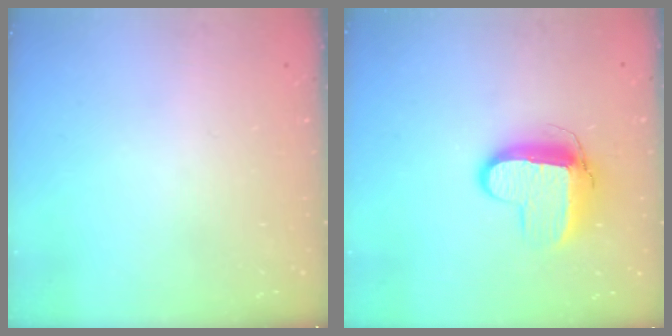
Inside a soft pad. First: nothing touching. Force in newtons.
{"total": 11.1, "press": 11.0, "slide": 0.9}